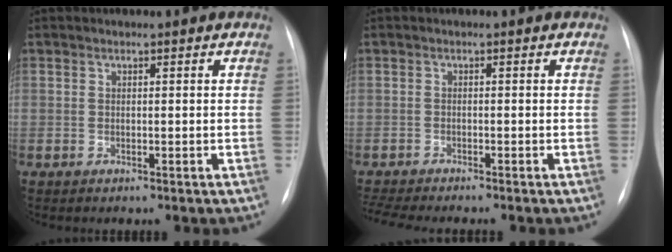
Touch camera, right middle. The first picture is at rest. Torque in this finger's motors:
{"motor_torque": [0.44, -0.44, 0.10, 0.02]}